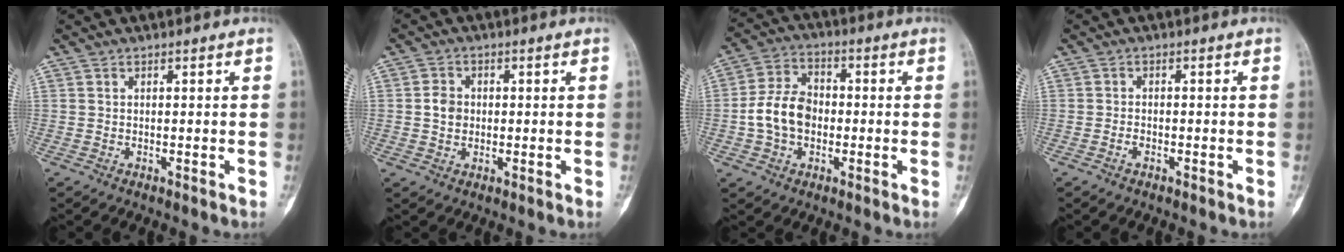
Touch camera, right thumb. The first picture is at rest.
{"total": 3.6, "force": [0.2, 3.0, 2.0], "torque": [-0.024, 0.002, 0.000]}
{"total": 9.8, "force": [-1.3, 7.2, 6.5], "torque": [-0.104, 0.024, -0.032]}
{"total": 1.1, "force": [-0.7, 0.7, 0.5], "torque": [-0.003, 0.002, -0.015]}